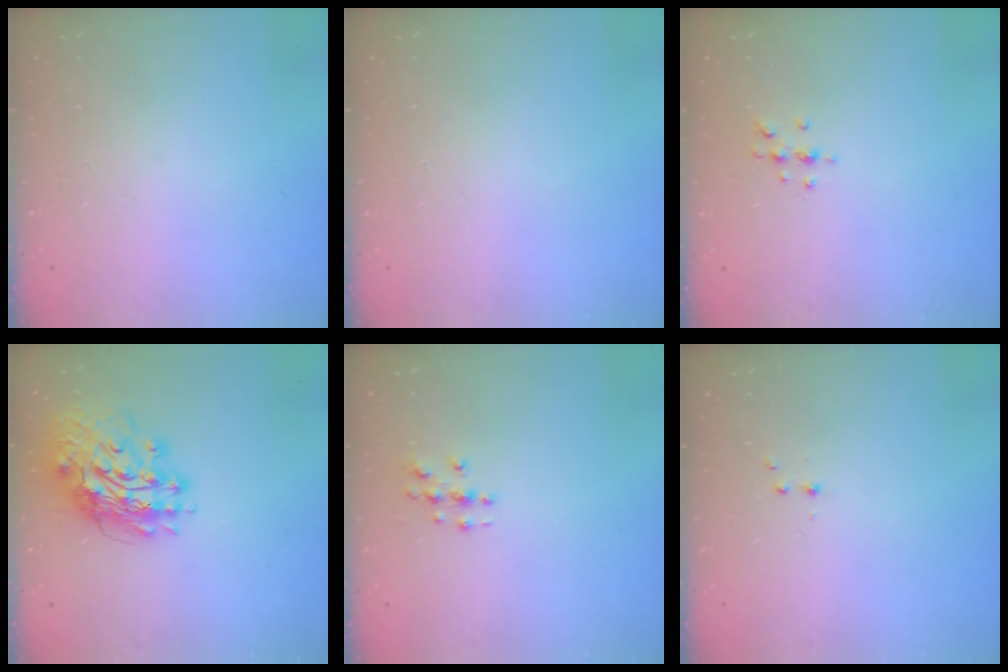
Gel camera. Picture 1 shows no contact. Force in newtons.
{"total": 0.0}
{"total": 5.2, "press": 5.2, "slide": 0.6}
{"total": 16.2, "press": 16.1, "slide": 2.1}
{"total": 3.0, "press": 3.0, "slide": 0.3}
{"total": 2.2, "press": 1.9, "slide": 1.2}